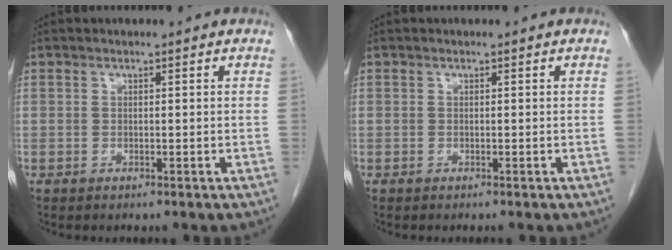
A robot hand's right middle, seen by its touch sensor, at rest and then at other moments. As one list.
[{"total": 0.0}]